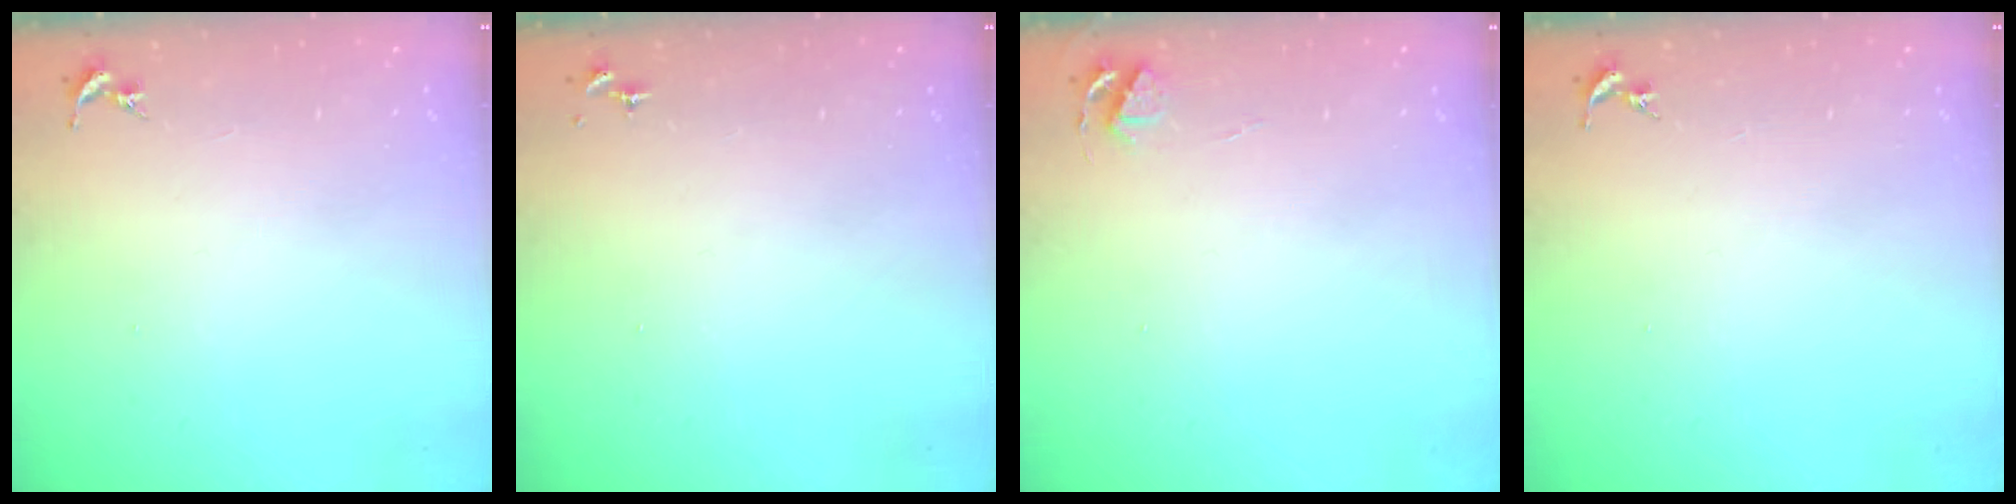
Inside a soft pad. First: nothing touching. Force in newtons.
{"total": 0.0}
{"total": 3.9, "press": 3.8, "slide": 0.5}
{"total": 0.0}